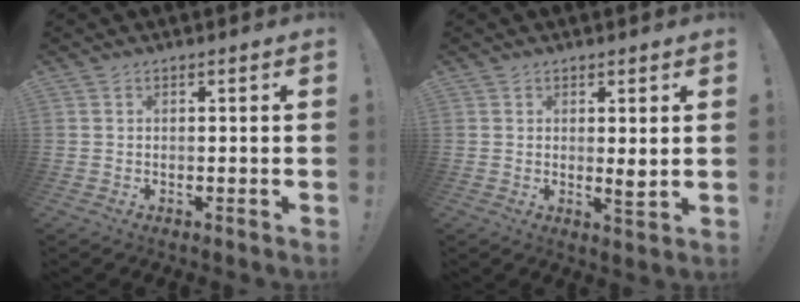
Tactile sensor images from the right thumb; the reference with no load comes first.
{"total": 3.5, "force": [0.9, 0.7, 3.3], "torque": [-0.026, -0.021, 0.010]}